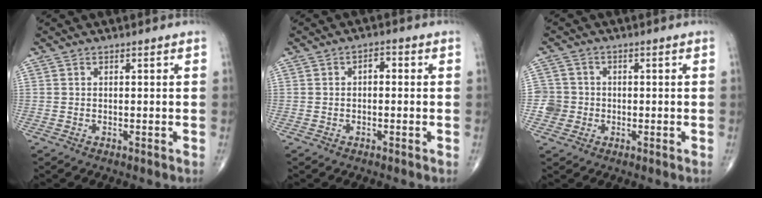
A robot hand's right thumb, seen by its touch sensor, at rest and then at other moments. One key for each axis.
{"total": 2.2, "fx": 0.1, "fy": 1.3, "fz": 1.8, "tx": -0.019, "ty": 0.010, "tz": -0.007}
{"total": 4.0, "fx": -0.9, "fy": 3.9, "fz": 0.1, "tx": 0.024, "ty": 0.012, "tz": -0.023}